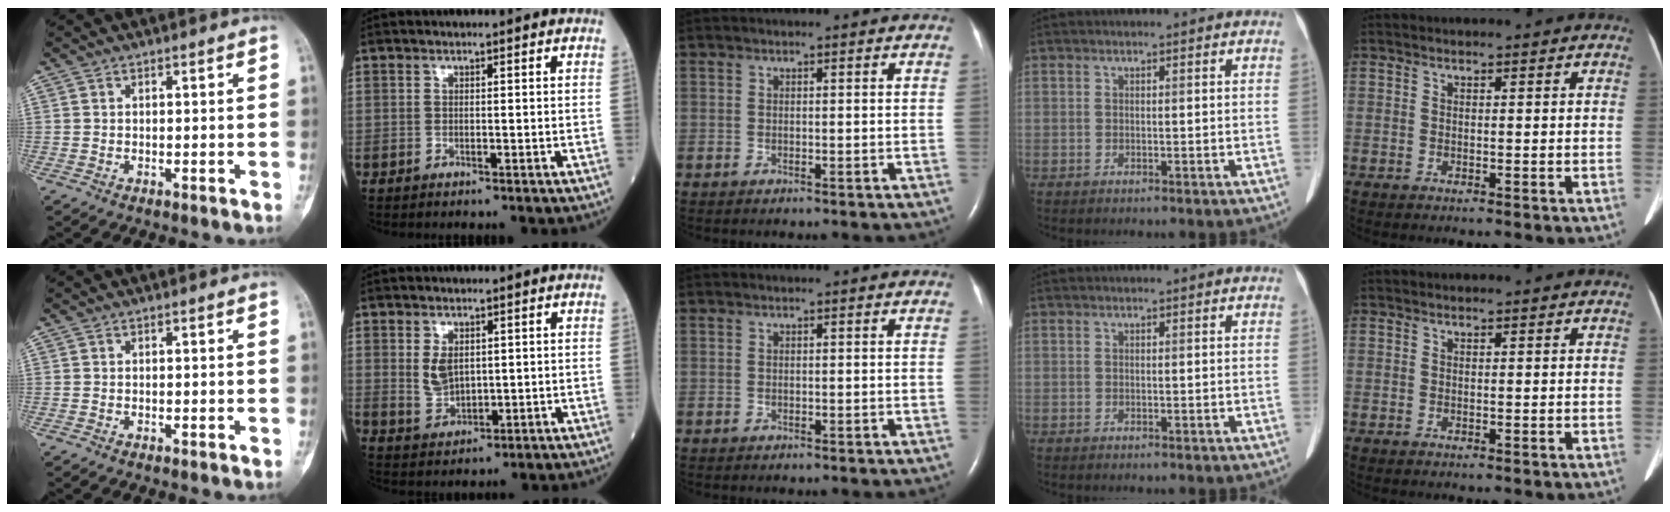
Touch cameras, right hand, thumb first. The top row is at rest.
{"index": {"total": 3.9, "force": [0.9, 2.6, 2.8], "torque": [-0.060, 0.000, 0.028]}}